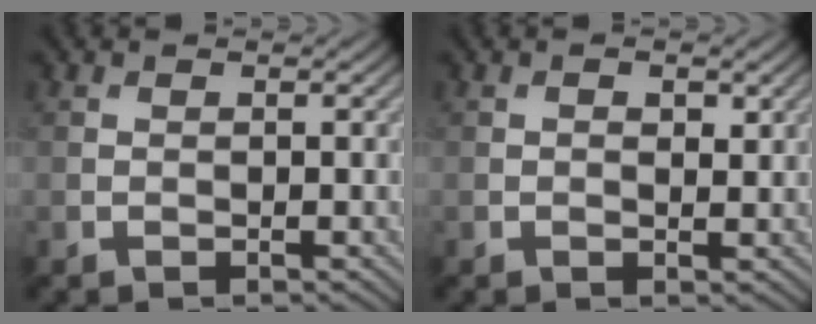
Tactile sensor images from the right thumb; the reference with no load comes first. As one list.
[{"total": 1.7, "force": [0.5, 0.8, 1.4], "torque": [-0.023, -0.004, 0.011]}]